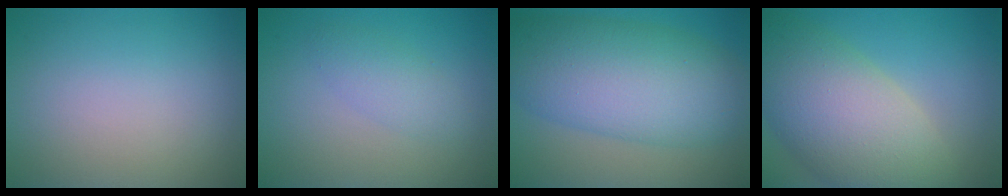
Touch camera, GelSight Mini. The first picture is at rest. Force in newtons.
{"total": 2.0, "press": 2.0, "slide": 0.0}
{"total": 10.3, "press": 10.3, "slide": 0.3}
{"total": 10.8, "press": 10.8, "slide": 0.6}